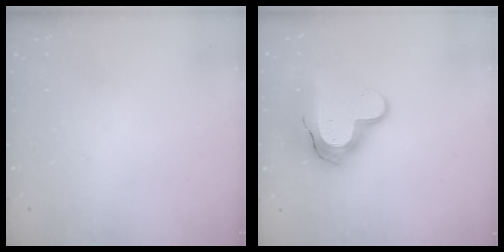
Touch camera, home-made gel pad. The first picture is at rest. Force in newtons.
{"total": 15.4, "press": 15.3, "slide": 1.1}